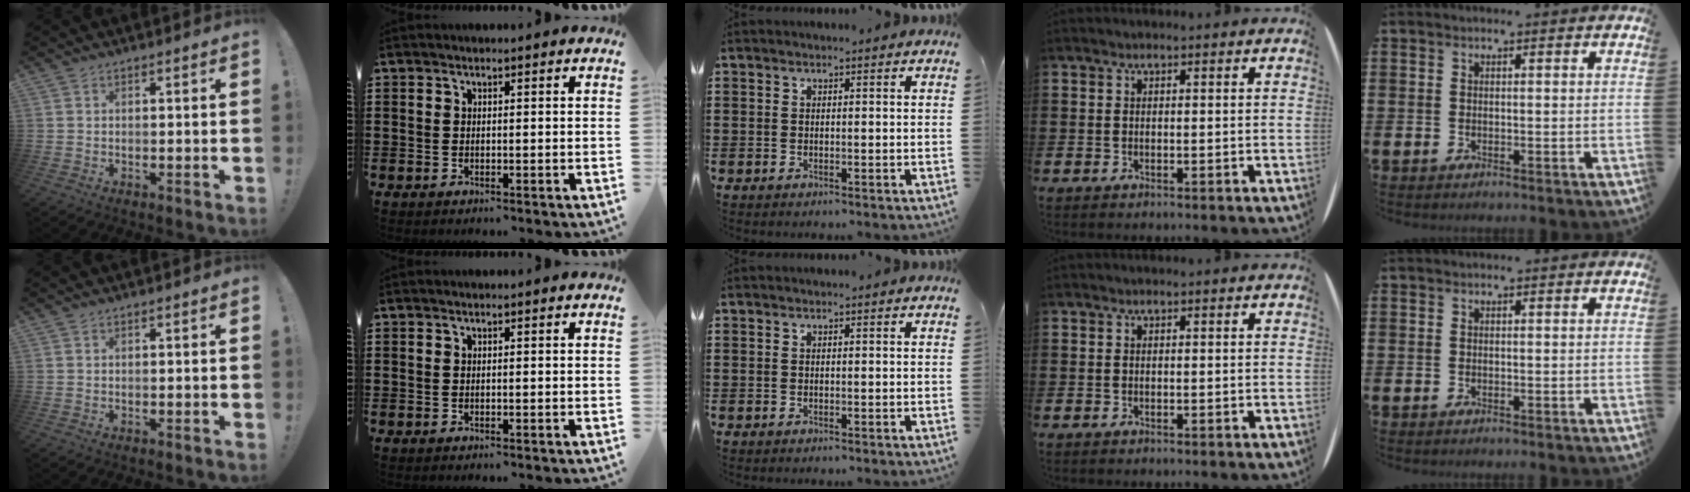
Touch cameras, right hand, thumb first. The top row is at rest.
{}